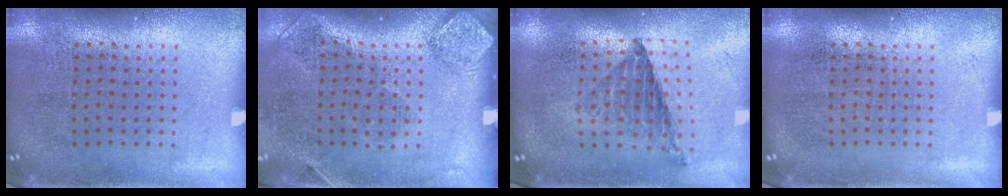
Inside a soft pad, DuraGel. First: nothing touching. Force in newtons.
{"total": 1.9, "press": 1.1, "slide": 1.6}
{"total": 0.8, "press": 0.8, "slide": 0.1}
{"total": 0.0}